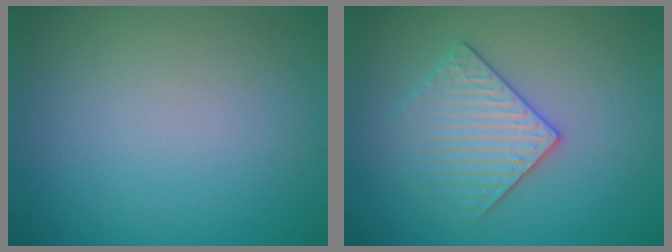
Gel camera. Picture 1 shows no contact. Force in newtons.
{"total": 3.2, "press": 3.2, "slide": 0.7}